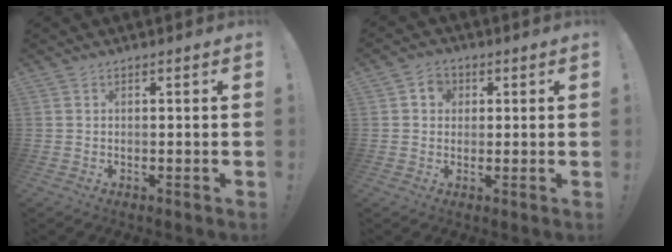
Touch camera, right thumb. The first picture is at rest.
{"total": 4.6, "force": [1.2, 4.1, 1.7], "torque": [-0.020, 0.000, 0.021]}